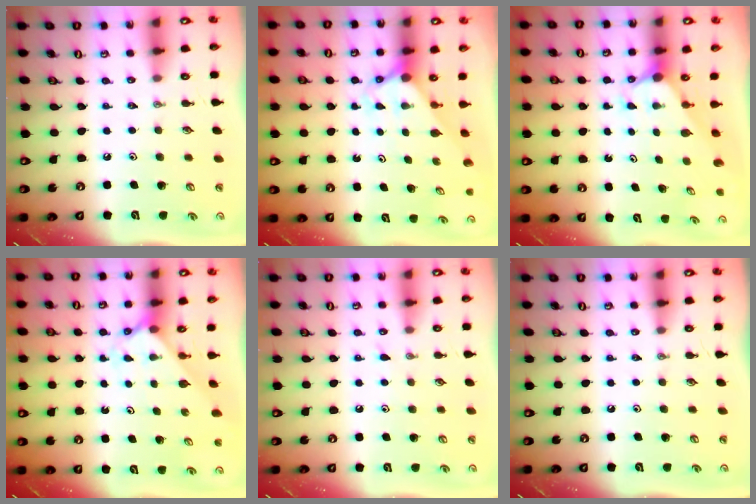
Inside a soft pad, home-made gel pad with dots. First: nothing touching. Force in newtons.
{"total": 2.6, "press": 2.5, "slide": 0.3}
{"total": 2.6, "press": 2.6, "slide": 0.1}
{"total": 2.5, "press": 2.5, "slide": 0.2}
{"total": 6.5, "press": 6.5, "slide": 0.7}
{"total": 0.0}